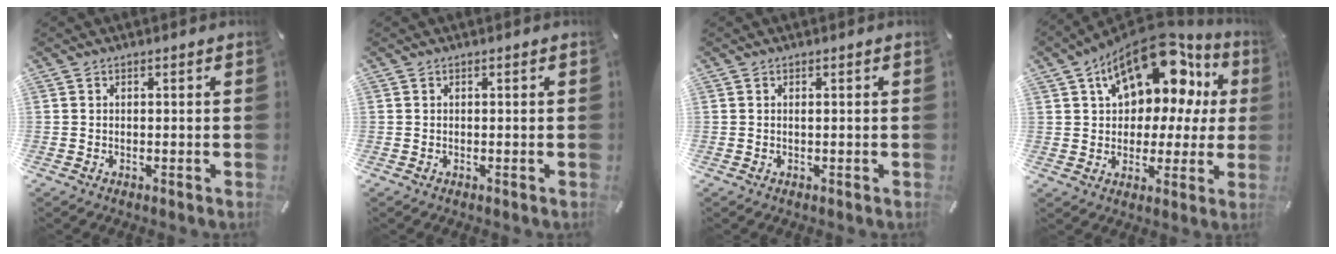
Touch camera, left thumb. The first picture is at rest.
{"total": 0.0}
{"total": 0.0}
{"total": 17.8, "force": [9.7, 10.1, 11.1], "torque": [-0.177, -0.066, 0.165]}